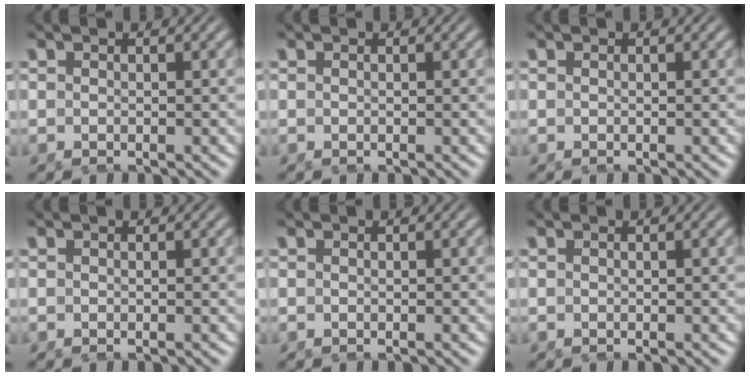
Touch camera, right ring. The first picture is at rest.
{"total": 0.0}
{"total": 0.0}
{"total": 0.0}
{"total": 0.0}
{"total": 0.0}